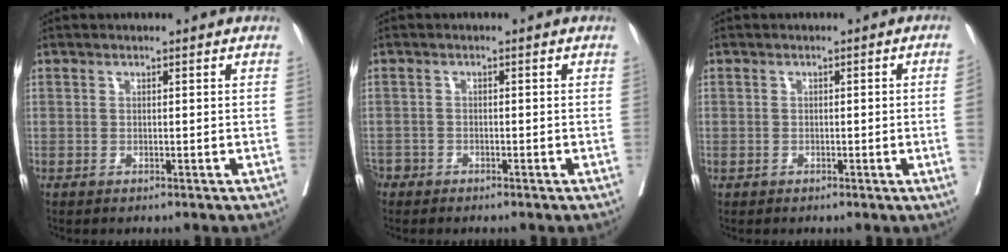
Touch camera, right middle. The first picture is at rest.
{"total": 2.1, "force": [-1.6, 1.3, 0.1], "torque": [-0.001, 0.003, -0.032]}
{"total": 2.7, "force": [-0.4, -0.5, 2.7], "torque": [-0.040, 0.006, 0.000]}